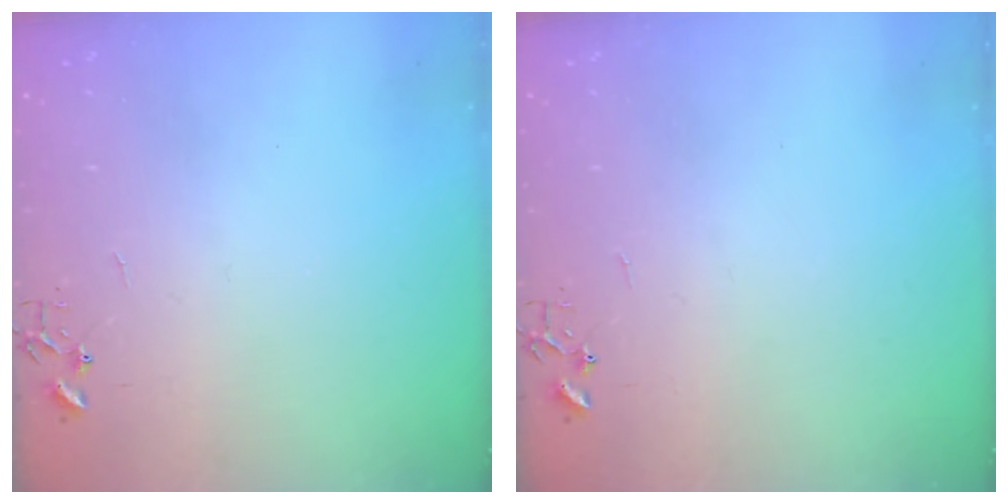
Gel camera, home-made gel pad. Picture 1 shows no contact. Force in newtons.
{"total": 0.0}